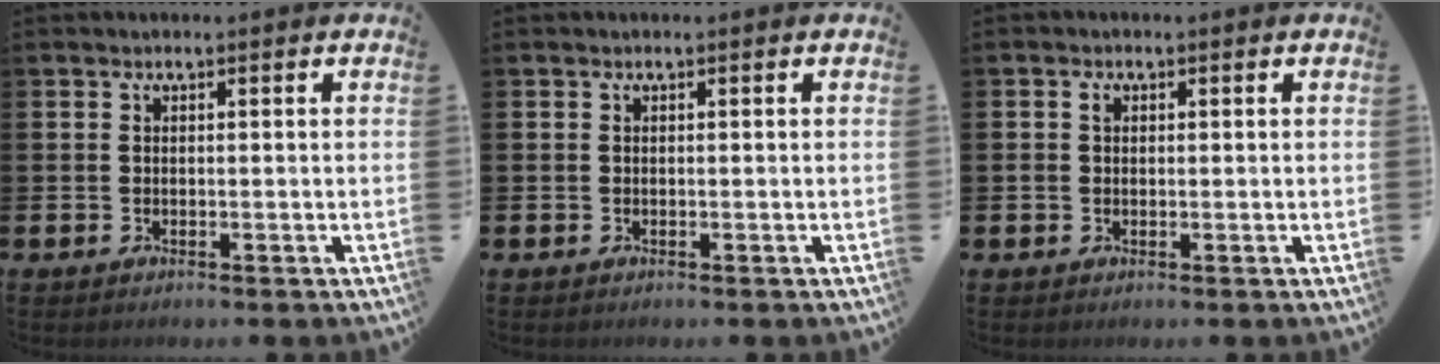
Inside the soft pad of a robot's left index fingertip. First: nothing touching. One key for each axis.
{"total": 0.0}
{"total": 1.3, "fx": 0.3, "fy": 1.0, "fz": 0.7, "tx": 0.000, "ty": 0.002, "tz": 0.001}